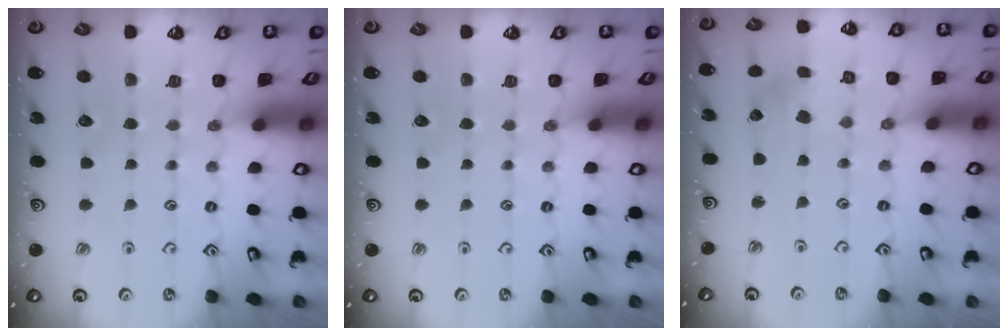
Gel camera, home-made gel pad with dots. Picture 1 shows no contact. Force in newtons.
{"total": 0.0}
{"total": 1.4, "press": 1.4, "slide": 0.2}